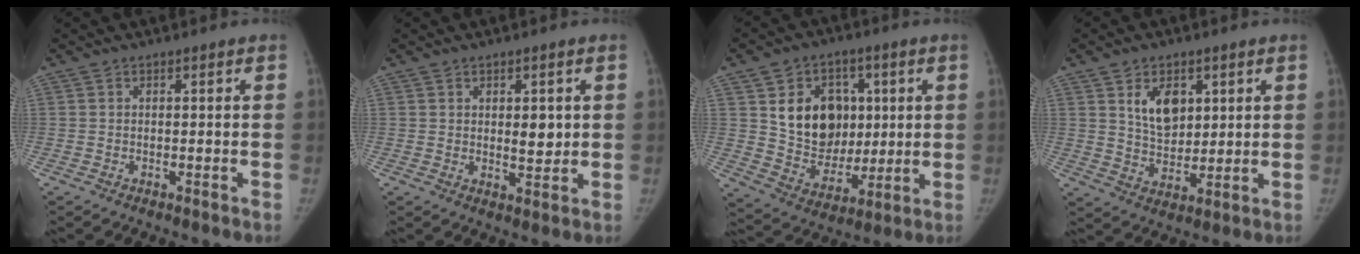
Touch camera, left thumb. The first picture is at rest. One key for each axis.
{"total": 4.6, "fx": 0.9, "fy": 2.3, "fz": 3.8, "tx": -0.041, "ty": -0.010, "tz": 0.018}
{"total": 15.5, "fx": 3.7, "fy": 12.3, "fz": 8.7, "tx": -0.089, "ty": -0.016, "tz": 0.078}
{"total": 8.3, "fx": 3.3, "fy": 5.4, "fz": 5.5, "tx": -0.063, "ty": -0.025, "tz": 0.064}